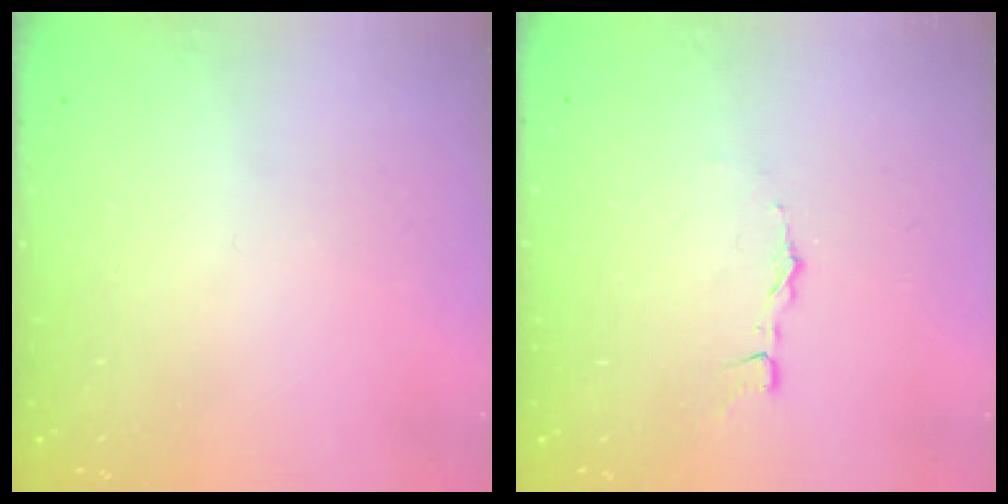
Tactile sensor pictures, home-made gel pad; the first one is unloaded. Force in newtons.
{"total": 2.6, "press": 2.6, "slide": 0.2}